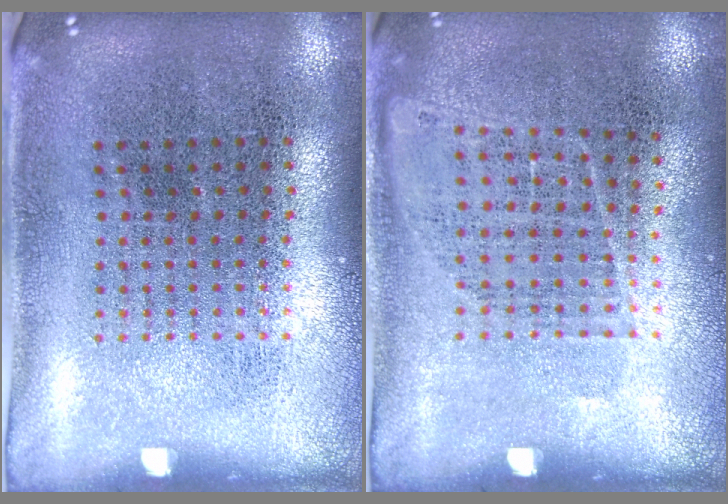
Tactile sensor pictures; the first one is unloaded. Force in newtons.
{"total": 0.9, "press": 0.8, "slide": 0.5}